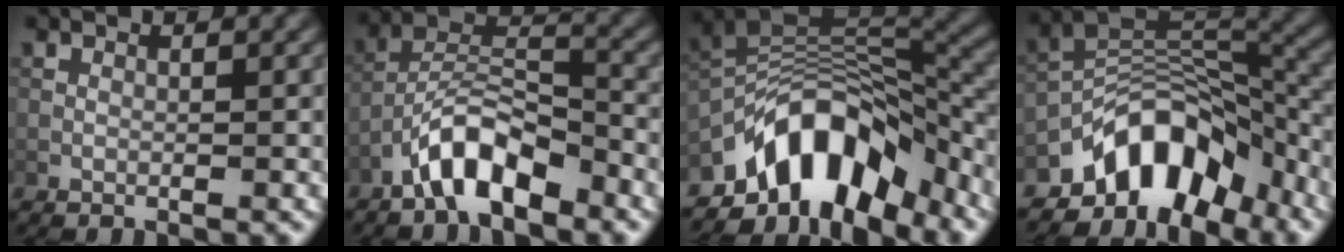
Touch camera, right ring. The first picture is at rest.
{"total": 6.2, "force": [-4.3, 2.2, 4.0], "torque": [-0.069, 0.013, -0.083]}
{"total": 10.8, "force": [-6.4, 5.4, 6.9], "torque": [-0.097, 0.016, -0.123]}
{"total": 9.9, "force": [-6.3, 5.2, 5.6], "torque": [-0.067, 0.009, -0.124]}